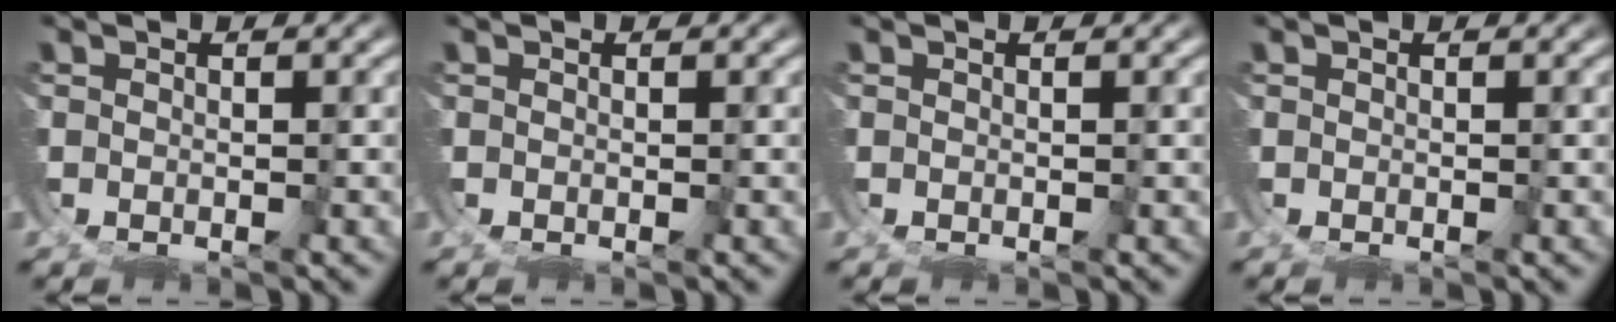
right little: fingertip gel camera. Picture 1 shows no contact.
{"total": 0.0}
{"total": 0.0}
{"total": 0.0}